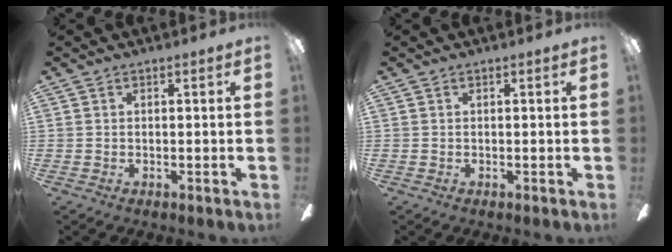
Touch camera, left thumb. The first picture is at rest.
{"total": 0.0}